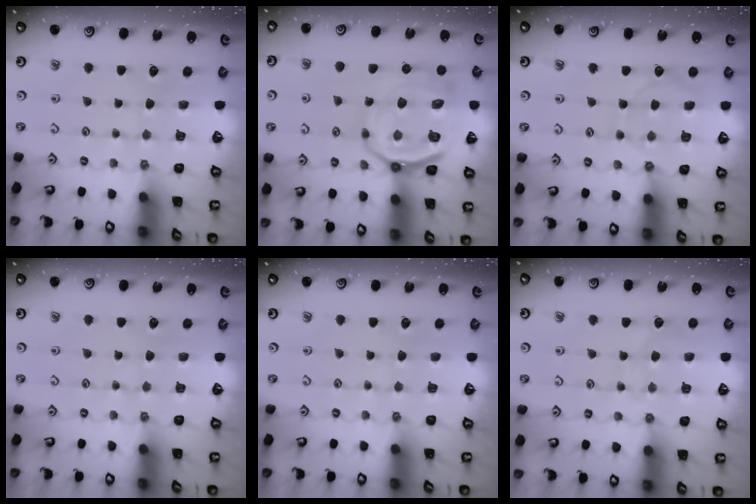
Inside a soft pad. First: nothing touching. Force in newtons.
{"total": 15.0, "press": 14.9, "slide": 1.8}
{"total": 6.2, "press": 6.1, "slide": 0.7}
{"total": 0.0}
{"total": 0.0}
{"total": 6.2, "press": 6.2, "slide": 0.3}